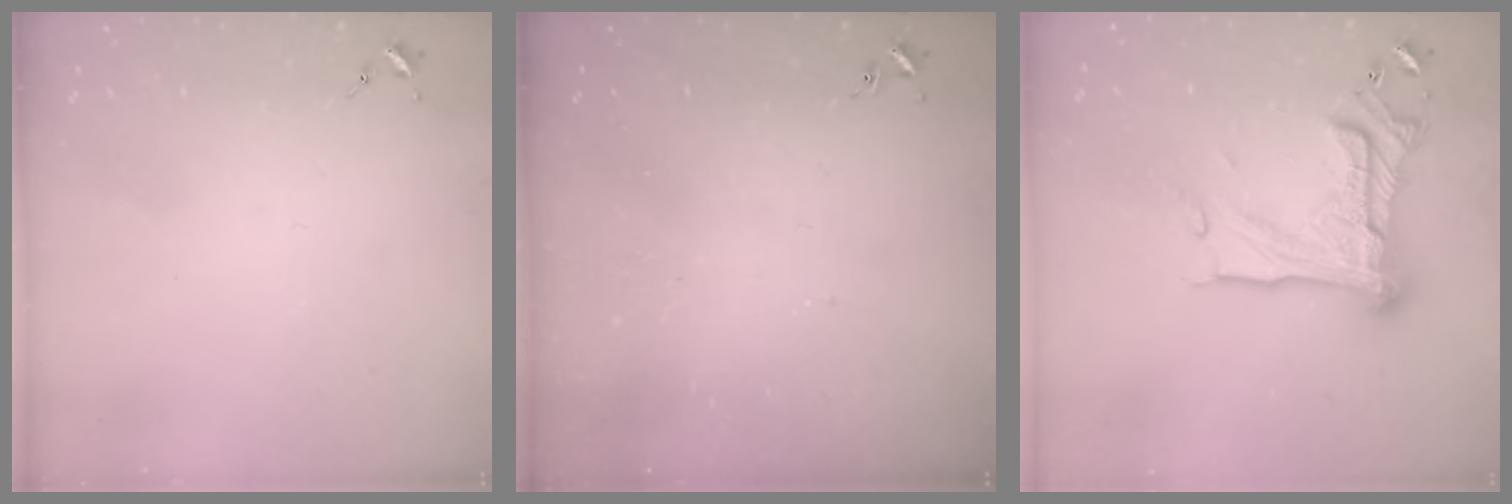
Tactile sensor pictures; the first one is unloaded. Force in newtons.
{"total": 2.9, "press": 2.9, "slide": 0.2}
{"total": 21.7, "press": 21.7, "slide": 1.1}